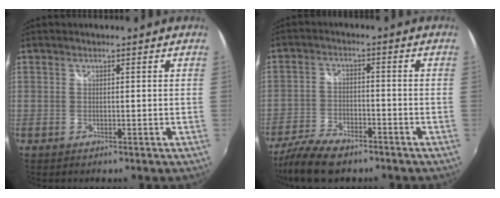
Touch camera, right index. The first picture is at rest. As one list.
[{"total": 10.7, "force": [-8.5, 3.9, 5.2], "torque": [-0.133, -0.022, -0.159]}]